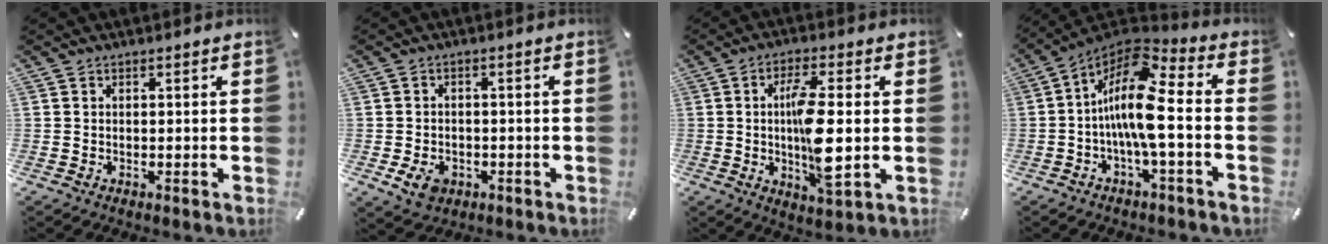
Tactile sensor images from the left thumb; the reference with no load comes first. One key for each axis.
{"total": 5.2, "fx": -2.1, "fy": 4.1, "fz": 2.5, "tx": -0.051, "ty": 0.002, "tz": -0.041}
{"total": 11.7, "fx": -0.1, "fy": 3.2, "fz": 11.2, "tx": -0.221, "ty": -0.016, "tz": -0.007}
{"total": 15.7, "fx": -1.5, "fy": 5.2, "fz": 14.7, "tx": -0.313, "ty": -0.017, "tz": -0.035}